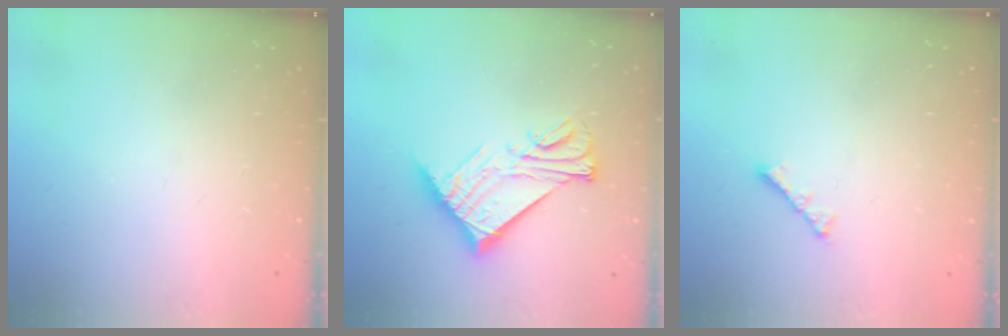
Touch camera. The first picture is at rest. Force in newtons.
{"total": 15.4, "press": 15.4, "slide": 0.4}
{"total": 3.0, "press": 3.0, "slide": 0.5}